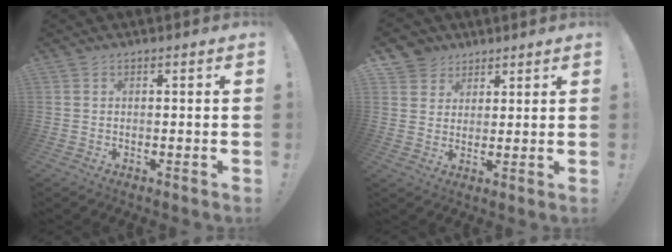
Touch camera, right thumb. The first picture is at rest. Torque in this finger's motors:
{"motor_torque": [0.10, 0.11, 0.05, 0.08, 0.01]}